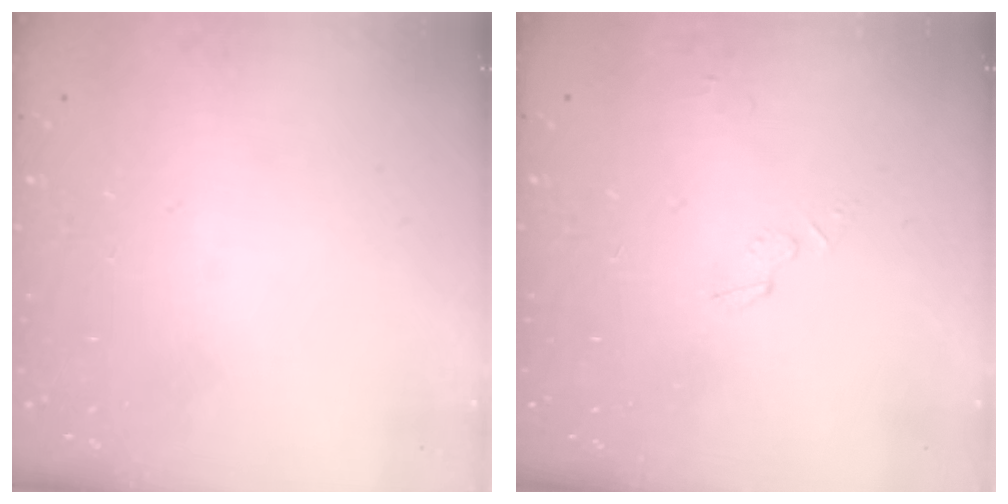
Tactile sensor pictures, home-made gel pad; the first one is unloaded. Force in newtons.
{"total": 2.9, "press": 2.9, "slide": 0.3}